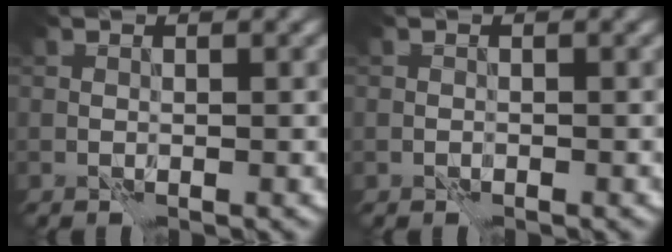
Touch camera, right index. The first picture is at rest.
{"total": 0.0}